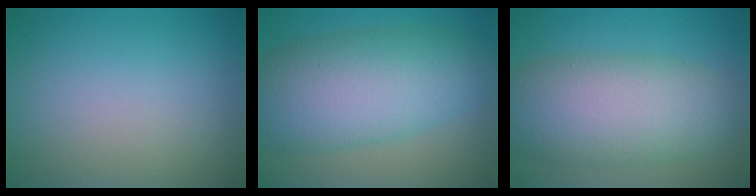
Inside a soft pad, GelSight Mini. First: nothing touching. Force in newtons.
{"total": 9.5, "press": 9.5, "slide": 0.1}
{"total": 8.6, "press": 8.6, "slide": 0.2}